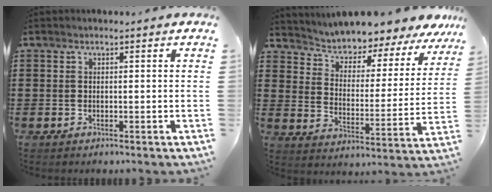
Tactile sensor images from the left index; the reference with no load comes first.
{"total": 4.4, "force": [4.3, 0.7, 0.0], "torque": [-0.029, -0.043, 0.067]}